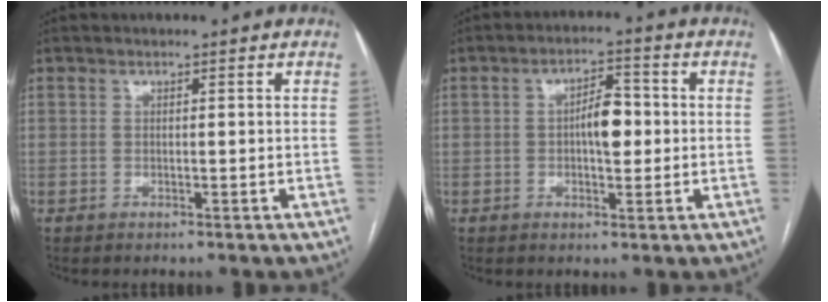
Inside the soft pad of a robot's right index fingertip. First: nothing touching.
{"total": 5.4, "force": [-0.2, 2.0, 5.0], "torque": [-0.083, 0.013, -0.002]}